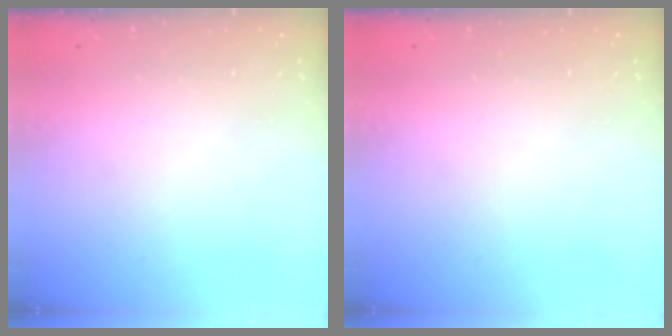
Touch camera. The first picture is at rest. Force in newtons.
{"total": 0.0}